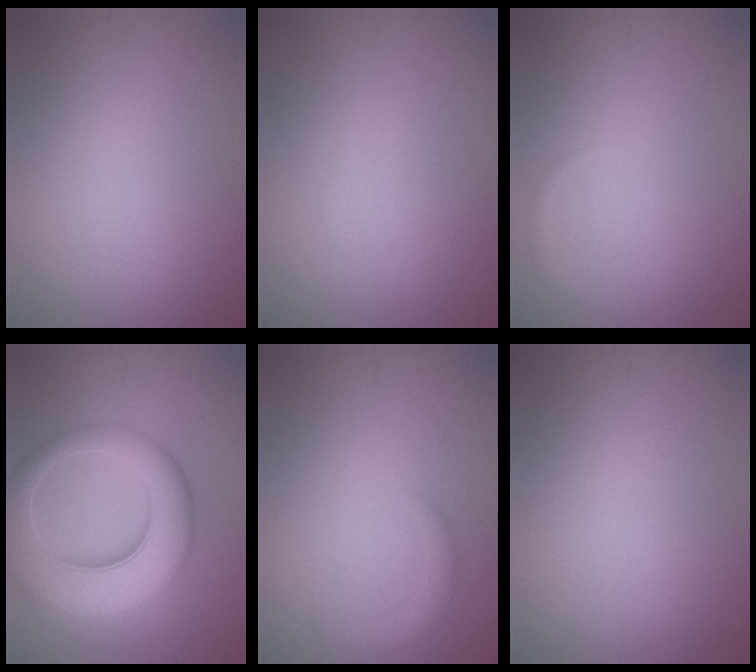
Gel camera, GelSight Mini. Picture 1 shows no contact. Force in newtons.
{"total": 0.0}
{"total": 0.5, "press": 0.5, "slide": 0.0}
{"total": 9.5, "press": 9.5, "slide": 0.6}
{"total": 1.8, "press": 1.8, "slide": 0.2}
{"total": 0.0}